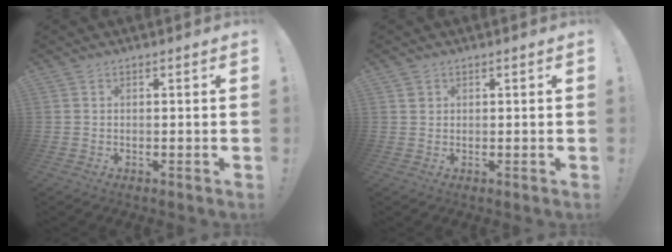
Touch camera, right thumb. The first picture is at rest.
{"total": 1.1, "force": [0.7, 0.9, 0.1], "torque": [-0.002, 0.000, 0.013]}